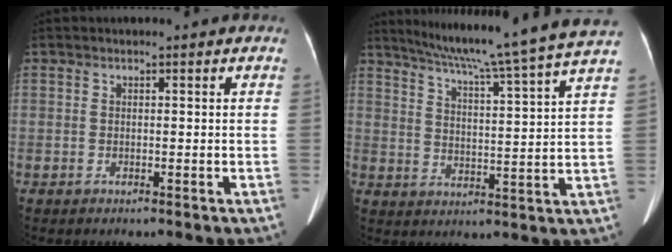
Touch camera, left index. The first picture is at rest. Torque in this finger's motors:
{"motor_torque": [-0.68, -0.62, 0.00, 0.08]}